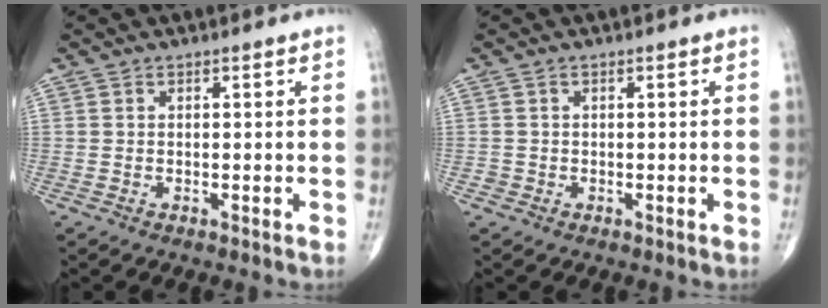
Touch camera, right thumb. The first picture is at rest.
{"total": 0.8, "force": [-0.2, 0.8, 0.0], "torque": [0.009, 0.004, -0.005]}